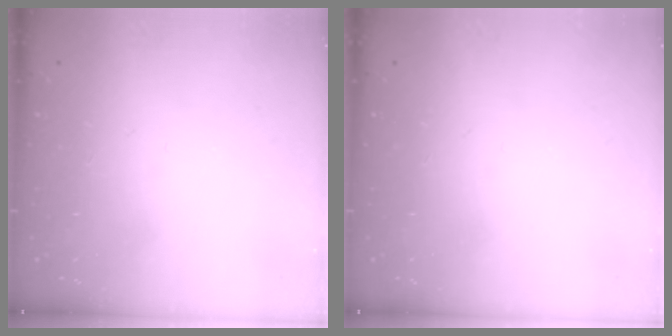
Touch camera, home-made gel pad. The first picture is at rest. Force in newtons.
{"total": 0.0}